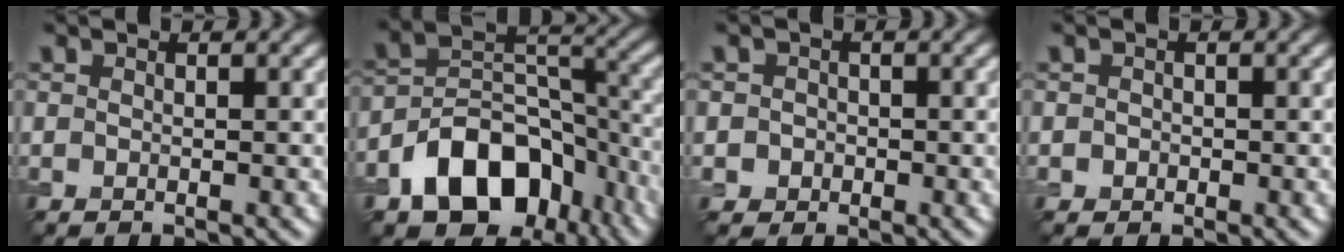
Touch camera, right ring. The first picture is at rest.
{"total": 11.2, "force": [-6.2, 7.1, 6.1], "torque": [-0.098, 0.001, -0.112]}
{"total": 1.5, "force": [-0.2, 1.4, 0.3], "torque": [0.011, -0.003, -0.007]}
{"total": 0.7, "force": [-0.1, 0.7, 0.2], "torque": [0.002, -0.004, -0.006]}